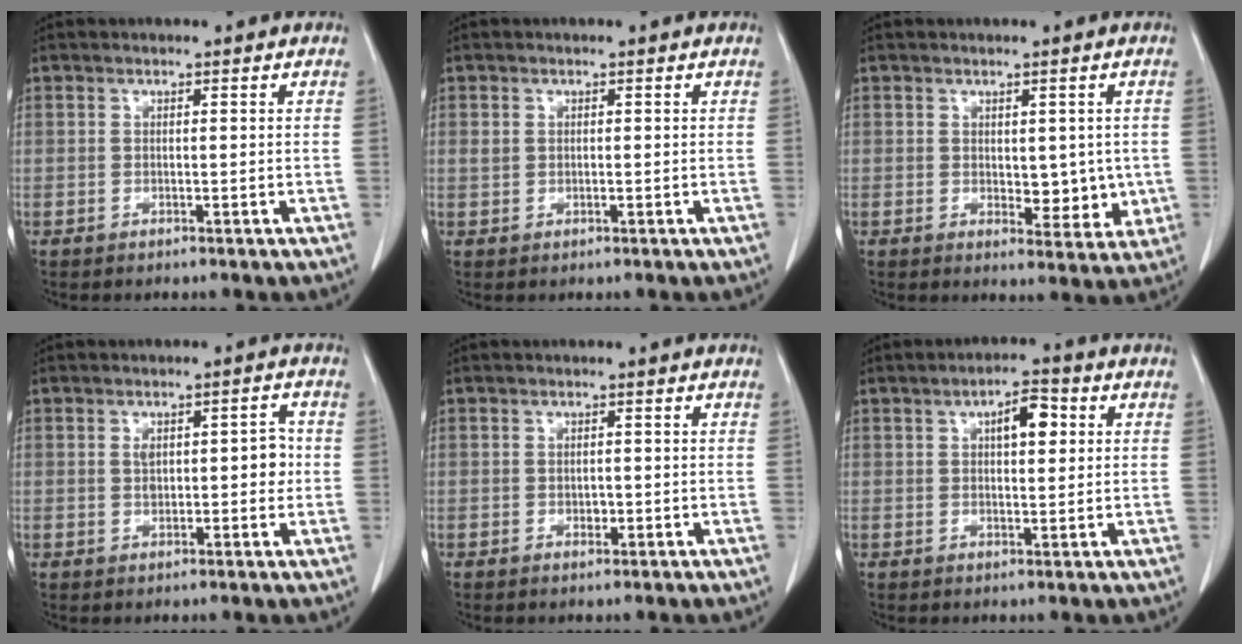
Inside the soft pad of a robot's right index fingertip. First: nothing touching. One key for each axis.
{"total": 1.2, "fx": 0.3, "fy": 1.0, "fz": 0.6, "tx": -0.013, "ty": 0.006, "tz": 0.008}
{"total": 5.3, "fx": 0.0, "fy": 3.0, "fz": 4.4, "tx": -0.044, "ty": -0.010, "tz": 0.010}
{"total": 4.9, "fx": 0.3, "fy": 2.3, "fz": 4.3, "tx": -0.061, "ty": 0.017, "tz": 0.009}
{"total": 1.3, "fx": -0.3, "fy": 0.9, "fz": 0.9, "tx": -0.014, "ty": 0.001, "tz": -0.003}
{"total": 5.2, "fx": 1.6, "fy": 1.9, "fz": 4.6, "tx": -0.072, "ty": 0.011, "tz": 0.023}